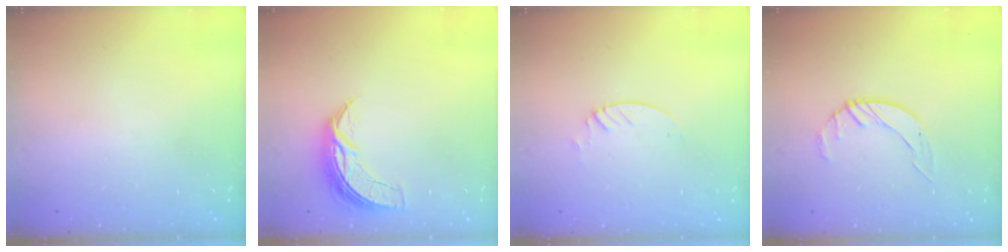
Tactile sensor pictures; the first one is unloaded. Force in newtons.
{"total": 7.1, "press": 7.1, "slide": 0.4}
{"total": 1.3, "press": 1.3, "slide": 0.1}
{"total": 3.4, "press": 3.3, "slide": 0.5}